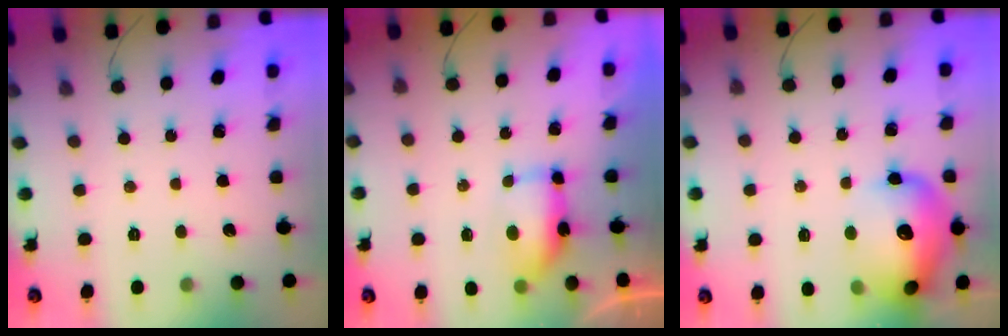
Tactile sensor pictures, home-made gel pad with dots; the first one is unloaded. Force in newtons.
{"total": 12.5, "press": 9.3, "slide": 8.3}
{"total": 18.5, "press": 18.4, "slide": 2.3}